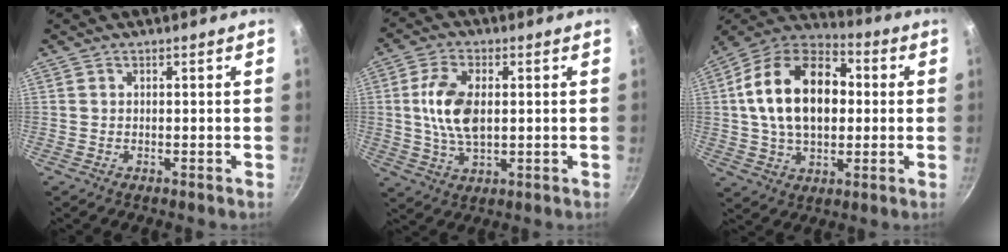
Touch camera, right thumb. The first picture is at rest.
{"total": 9.9, "force": [0.9, 5.4, 8.2], "torque": [-0.156, 0.001, 0.017]}
{"total": 21.1, "force": [2.1, 13.8, 15.8], "torque": [-0.241, 0.029, 0.023]}